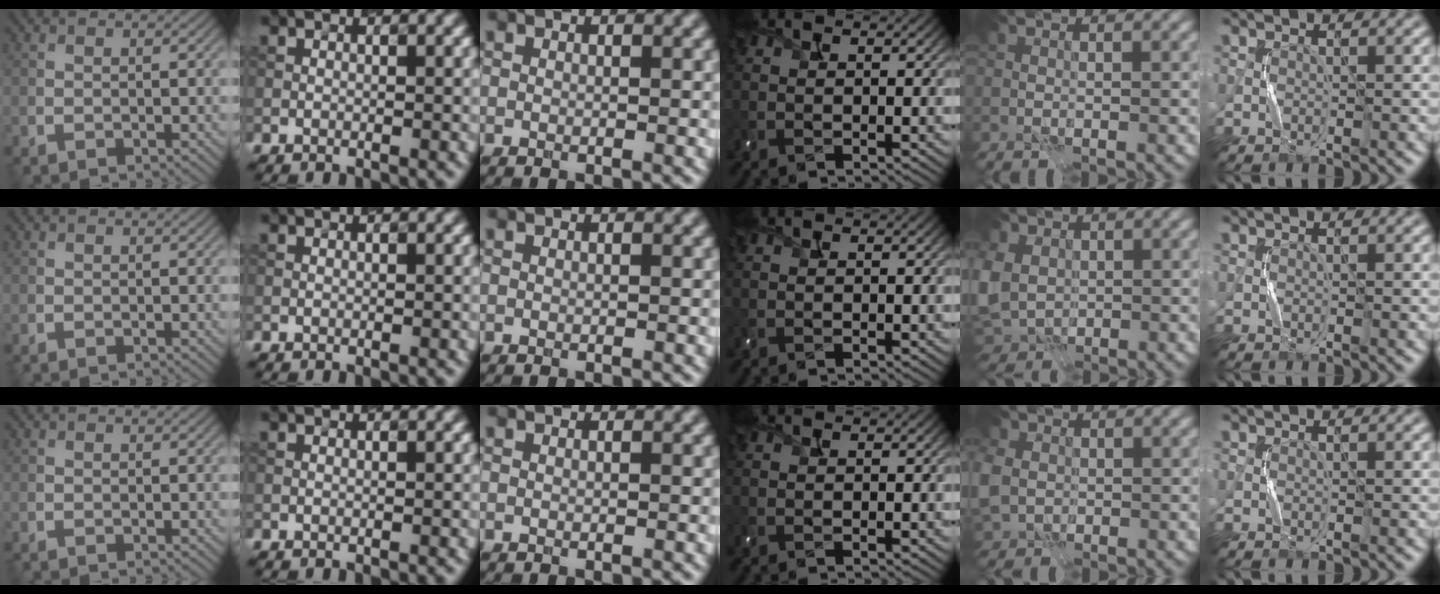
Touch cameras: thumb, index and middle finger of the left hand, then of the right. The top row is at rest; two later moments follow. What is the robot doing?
{"motion": "press", "object": "camera"}